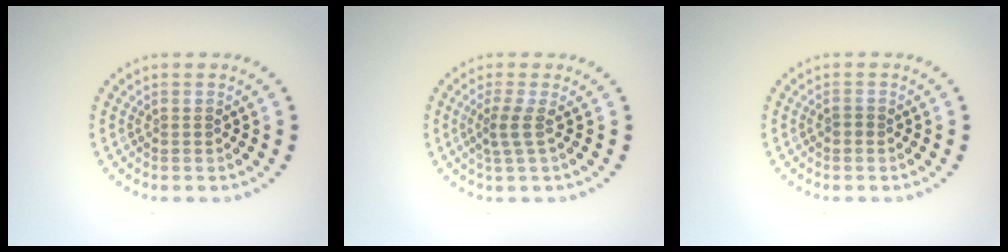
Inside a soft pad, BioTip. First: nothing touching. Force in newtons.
{"total": 1.9, "press": 1.2, "slide": 1.5}
{"total": 0.7, "press": 0.7, "slide": 0.3}